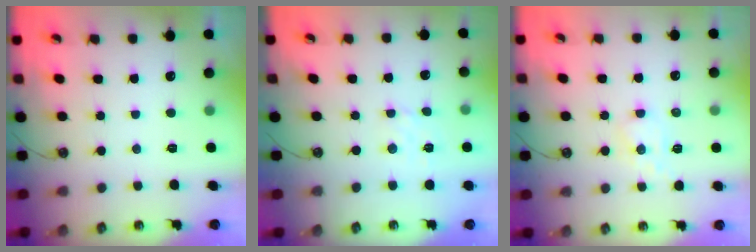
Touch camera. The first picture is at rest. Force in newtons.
{"total": 2.1, "press": 2.1, "slide": 0.5}
{"total": 7.2, "press": 7.1, "slide": 1.0}